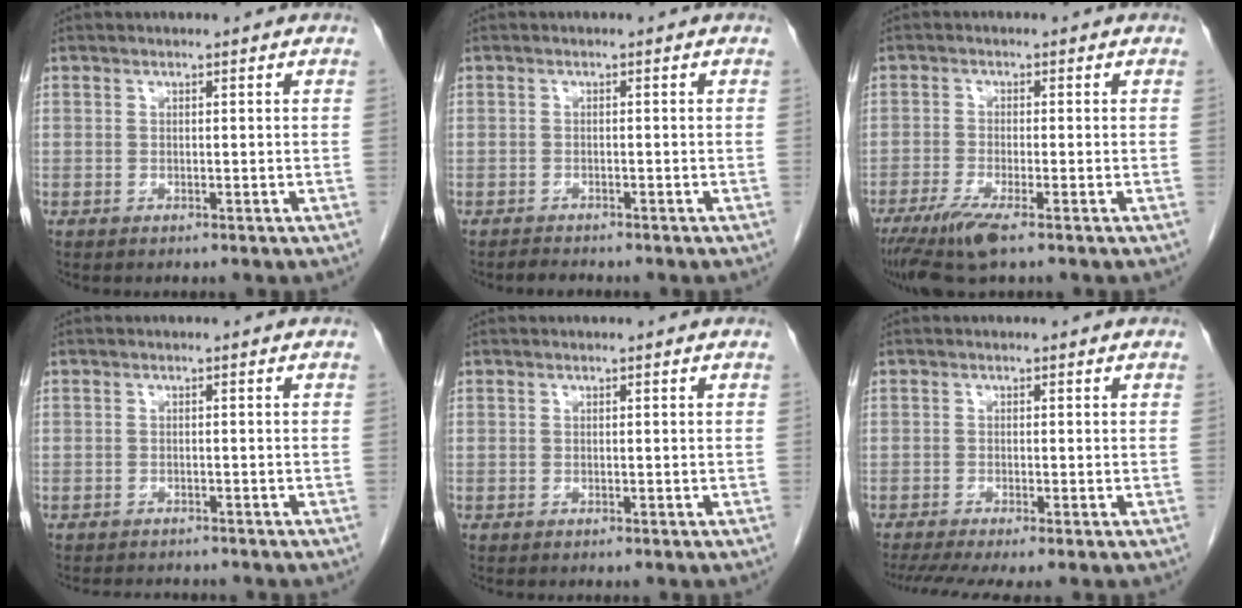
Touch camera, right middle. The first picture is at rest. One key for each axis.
{"total": 1.2, "fx": -1.2, "fy": 0.1, "fz": 0.1, "tx": -0.012, "ty": -0.008, "tz": -0.018}
{"total": 5.8, "fx": -3.7, "fy": 0.4, "fz": 4.5, "tx": -0.087, "ty": -0.018, "tz": -0.069}
{"total": 4.3, "fx": -4.0, "fy": 1.1, "fz": 1.1, "tx": -0.019, "ty": -0.008, "tz": -0.054}
{"total": 0.0}
{"total": 5.9, "fx": -4.4, "fy": 0.4, "fz": 3.9, "tx": -0.066, "ty": -0.015, "tz": -0.076}